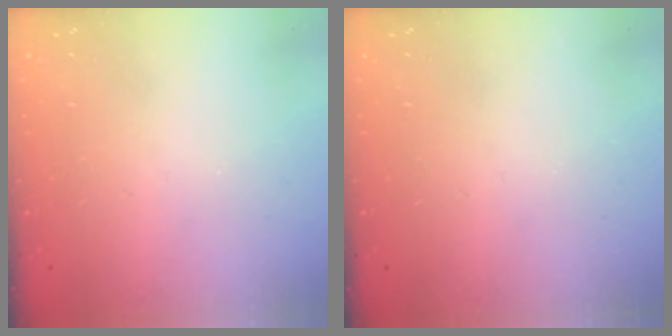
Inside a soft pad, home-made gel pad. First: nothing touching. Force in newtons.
{"total": 0.0}